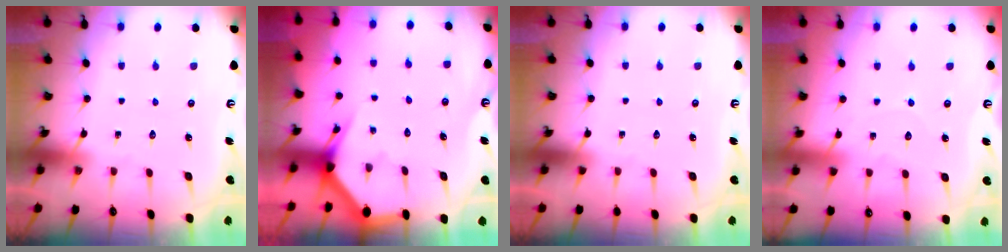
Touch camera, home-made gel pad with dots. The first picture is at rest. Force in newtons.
{"total": 2.8, "press": 2.8, "slide": 0.1}
{"total": 0.0}
{"total": 3.9, "press": 3.8, "slide": 0.4}